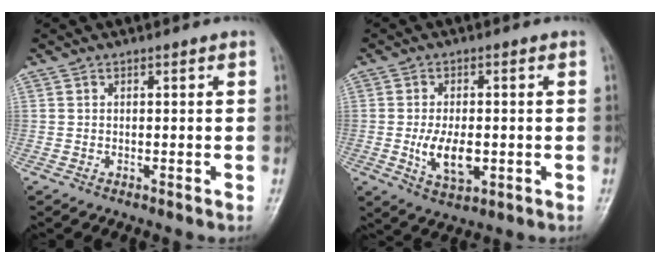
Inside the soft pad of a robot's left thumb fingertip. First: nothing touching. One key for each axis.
{"total": 7.5, "fx": -1.2, "fy": 3.9, "fz": 6.2, "tx": -0.109, "ty": -0.007, "tz": -0.014}